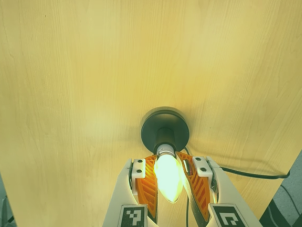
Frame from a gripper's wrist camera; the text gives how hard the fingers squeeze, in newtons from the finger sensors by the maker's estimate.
{"total": 20.7, "left": 25.7, "right": 15.7}